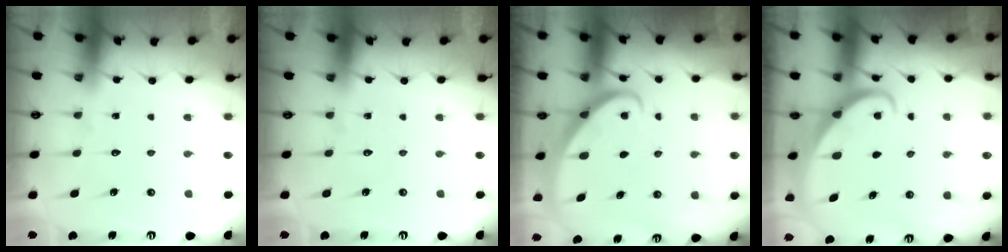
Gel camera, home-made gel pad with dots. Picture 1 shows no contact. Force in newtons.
{"total": 0.0}
{"total": 2.7, "press": 2.7, "slide": 0.2}
{"total": 2.4, "press": 2.4, "slide": 0.2}